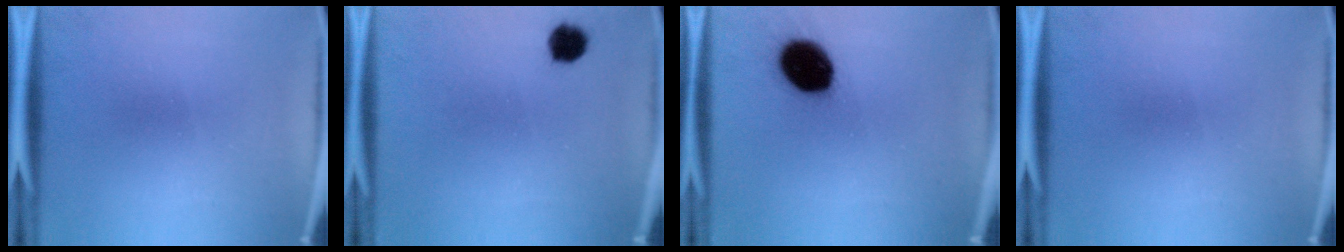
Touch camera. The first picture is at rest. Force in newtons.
{"total": 4.1}
{"total": 14.6}
{"total": 0.0}